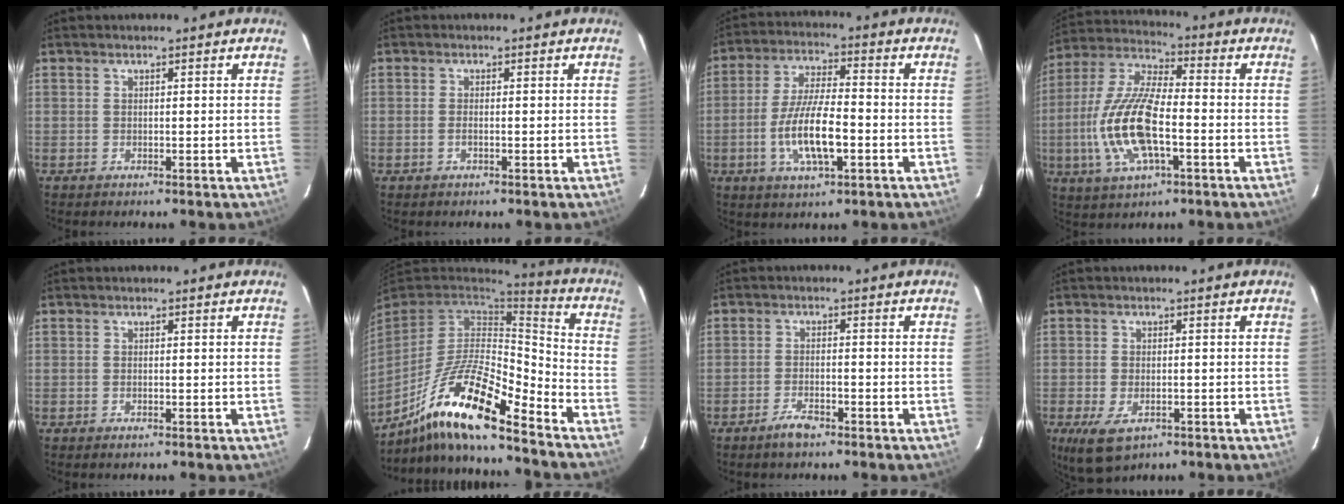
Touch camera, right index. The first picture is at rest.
{"total": 1.0, "force": [-0.4, 0.3, 0.8], "torque": [-0.019, 0.000, -0.008]}
{"total": 11.4, "force": [-3.3, 3.4, 10.3], "torque": [-0.206, -0.006, -0.059]}
{"total": 16.4, "force": [-4.0, 6.1, 14.7], "torque": [-0.312, -0.003, -0.079]}
{"total": 0.5, "force": [-0.3, 0.2, 0.4], "torque": [-0.006, -0.001, -0.006]}
{"total": 17.8, "force": [-12.4, 2.9, 12.4], "torque": [-0.246, -0.016, -0.242]}
{"total": 3.7, "force": [-2.8, 1.3, 2.2], "torque": [-0.053, -0.002, -0.052]}
{"total": 7.0, "force": [-3.5, 3.9, 4.8], "torque": [-0.105, -0.023, -0.056]}